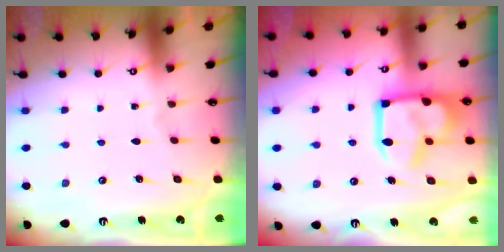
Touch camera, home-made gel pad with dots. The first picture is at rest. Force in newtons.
{"total": 14.4, "press": 14.3, "slide": 2.0}